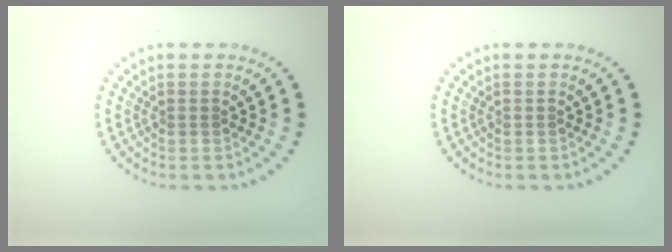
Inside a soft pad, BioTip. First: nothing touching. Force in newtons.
{"total": 0.0}